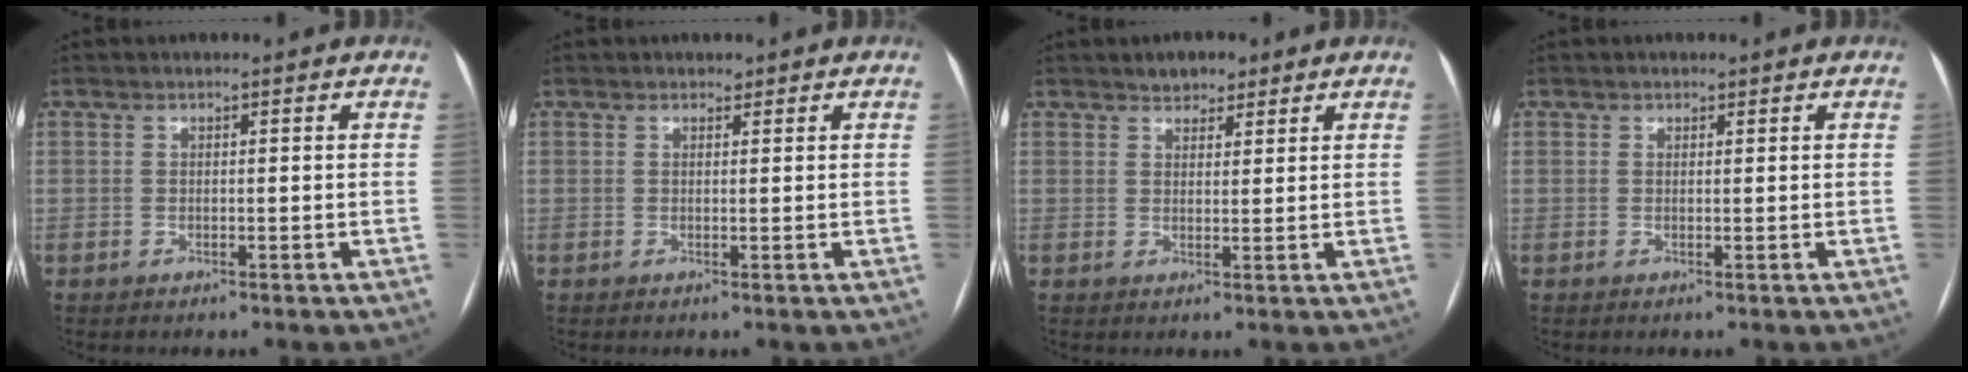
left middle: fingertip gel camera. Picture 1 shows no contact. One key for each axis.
{"total": 0.8, "fx": 0.6, "fy": 0.5, "fz": 0.1, "tx": -0.004, "ty": -0.002, "tz": 0.007}
{"total": 3.2, "fx": 2.5, "fy": 1.7, "fz": 1.1, "tx": -0.017, "ty": 0.008, "tz": 0.038}
{"total": 0.6, "fx": 0.4, "fy": 0.4, "fz": 0.1, "tx": -0.001, "ty": -0.001, "tz": 0.004}